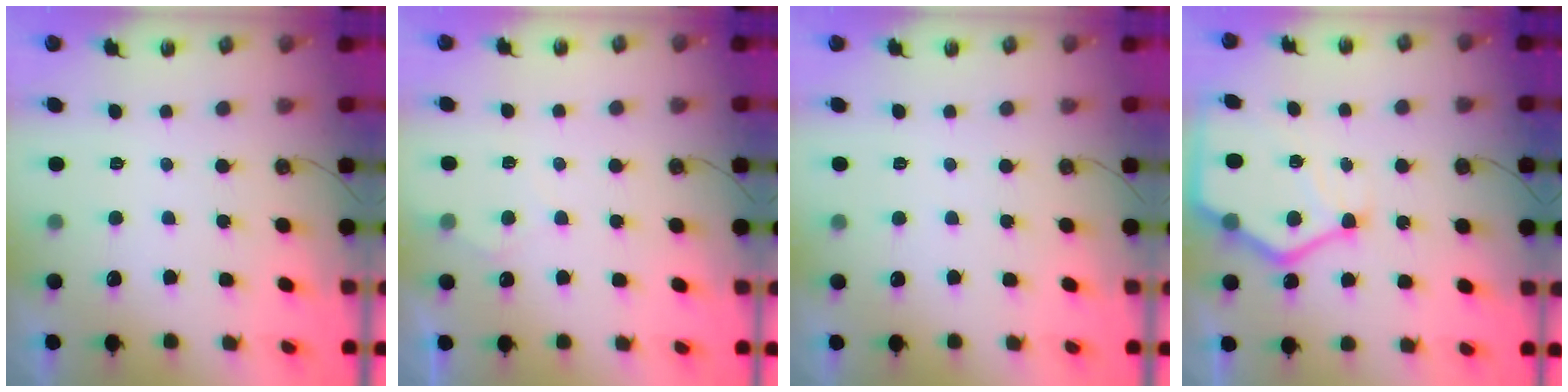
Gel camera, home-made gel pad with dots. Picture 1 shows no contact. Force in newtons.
{"total": 3.4, "press": 3.4, "slide": 0.4}
{"total": 2.3, "press": 2.3, "slide": 0.4}
{"total": 15.1, "press": 15.0, "slide": 1.5}